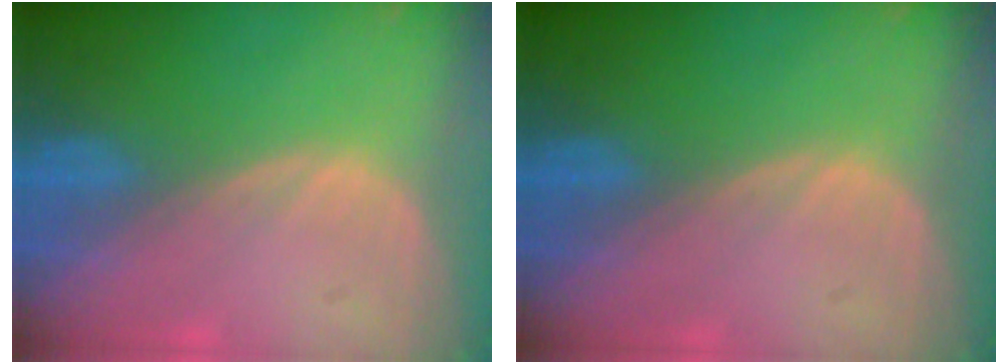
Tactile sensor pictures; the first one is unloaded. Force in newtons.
{"total": 0.0}